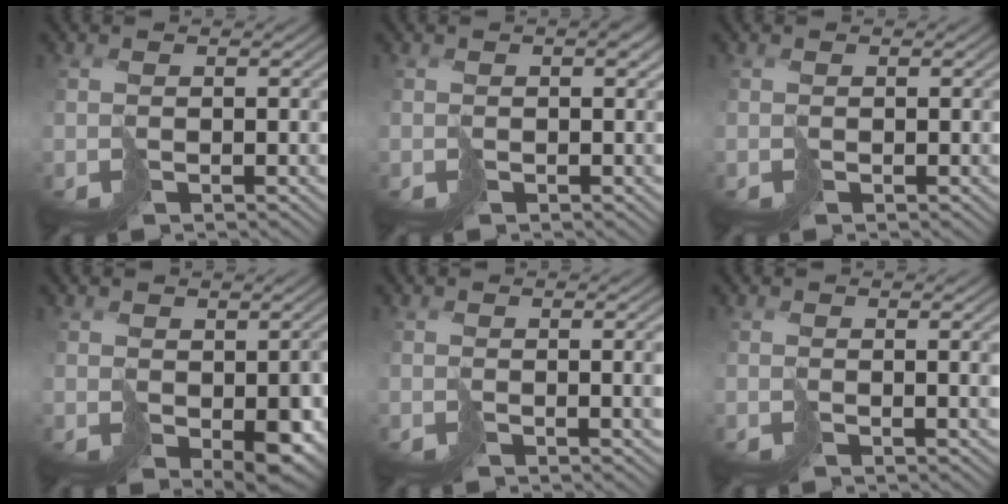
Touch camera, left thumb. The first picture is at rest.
{"total": 1.5, "force": [0.3, 0.6, 1.3], "torque": [-0.021, 0.003, 0.006]}
{"total": 0.0}
{"total": 5.2, "force": [-1.1, 3.4, 3.8], "torque": [-0.060, -0.030, 0.001]}
{"total": 4.3, "force": [-0.2, 1.3, 4.1], "torque": [-0.053, -0.007, 0.004]}
{"total": 3.5, "force": [0.2, 1.0, 3.4], "torque": [-0.045, -0.003, 0.007]}